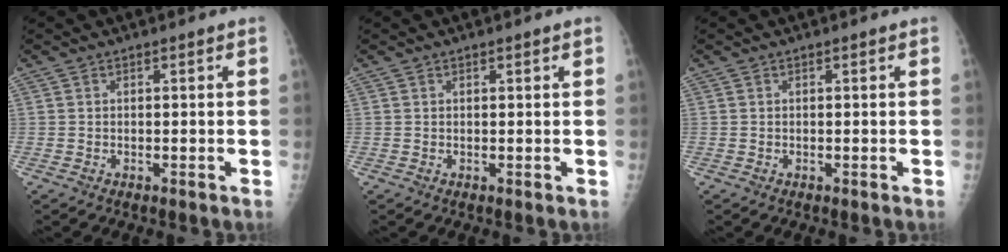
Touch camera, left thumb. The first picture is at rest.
{"total": 0.8, "force": [0.6, 0.3, 0.6], "torque": [-0.008, -0.001, 0.008]}
{"total": 0.0}